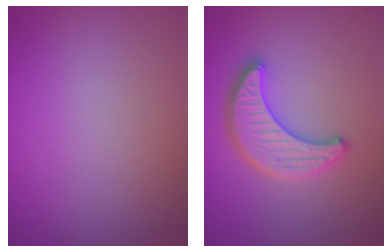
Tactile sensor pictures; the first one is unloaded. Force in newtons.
{"total": 4.2, "press": 3.9, "slide": 1.5}